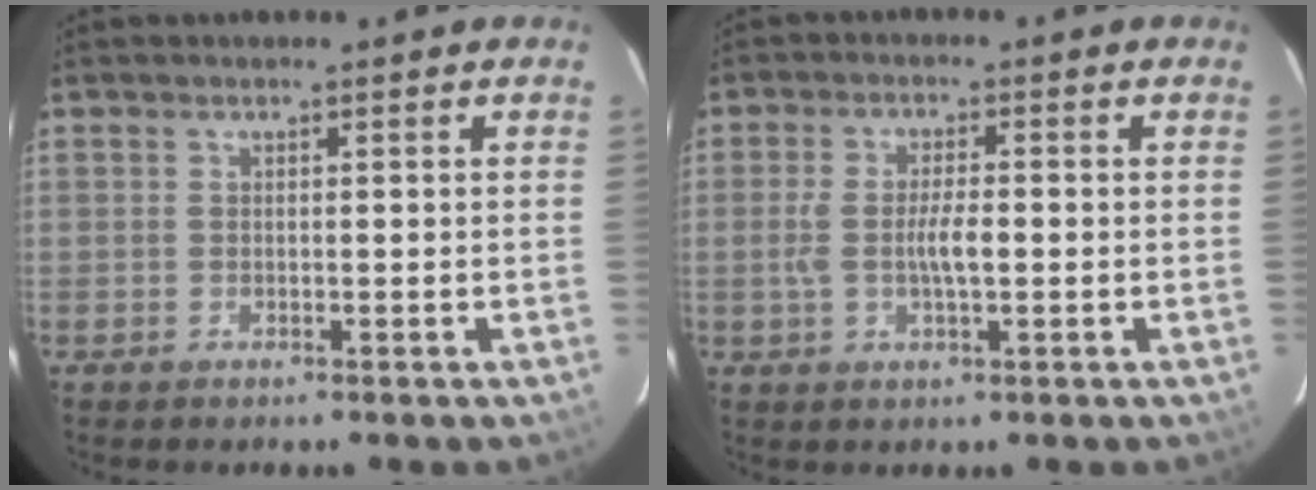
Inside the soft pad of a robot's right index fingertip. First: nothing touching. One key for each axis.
{"total": 5.5, "fx": -0.7, "fy": 1.7, "fz": 5.2, "tx": -0.102, "ty": 0.001, "tz": -0.012}